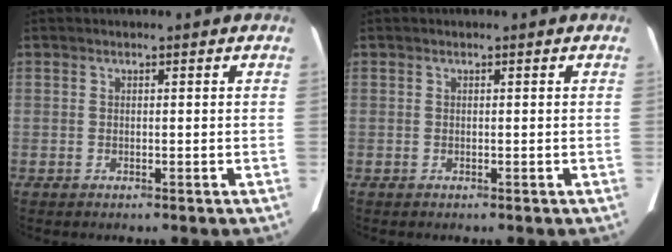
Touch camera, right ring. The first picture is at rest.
{"total": 0.0}